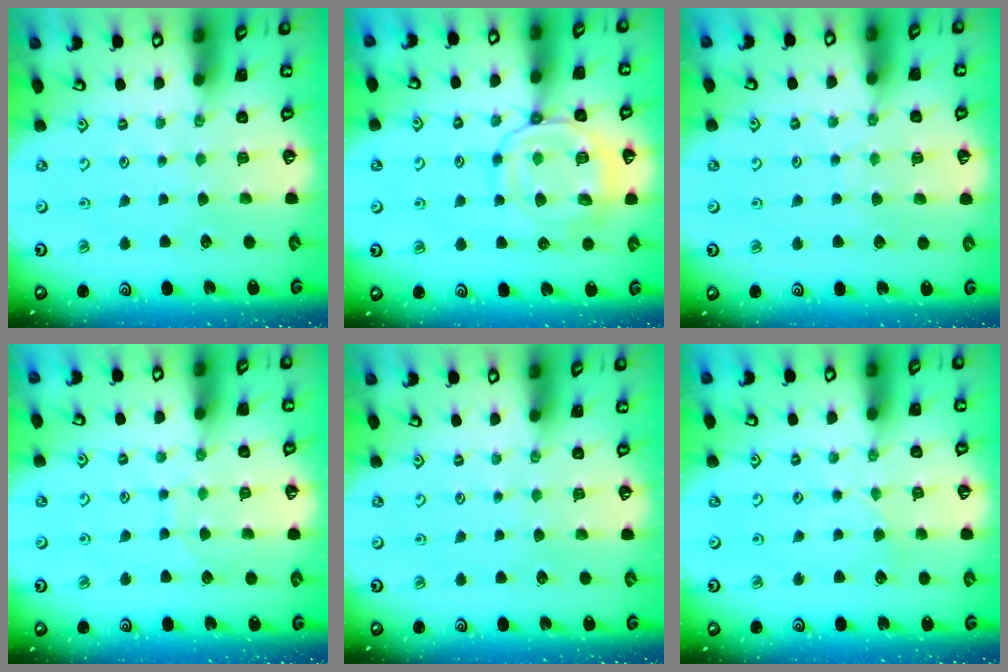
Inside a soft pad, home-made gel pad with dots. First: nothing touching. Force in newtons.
{"total": 13.4, "press": 13.3, "slide": 1.4}
{"total": 4.6, "press": 4.5, "slide": 0.6}
{"total": 5.6, "press": 5.6, "slide": 0.1}
{"total": 0.0}
{"total": 2.0, "press": 2.0, "slide": 0.2}